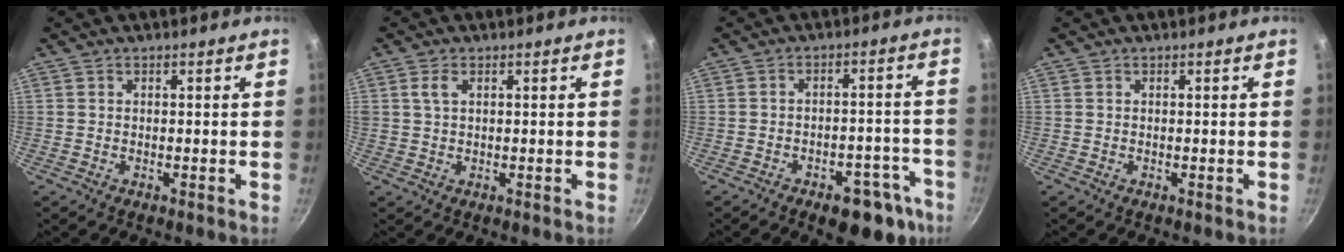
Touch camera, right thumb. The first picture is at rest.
{"total": 2.4, "force": [0.8, 1.3, 1.8], "torque": [-0.029, 0.000, 0.016]}
{"total": 11.8, "force": [-7.3, 5.9, 7.2], "torque": [-0.036, 0.057, -0.086]}
{"total": 0.0}